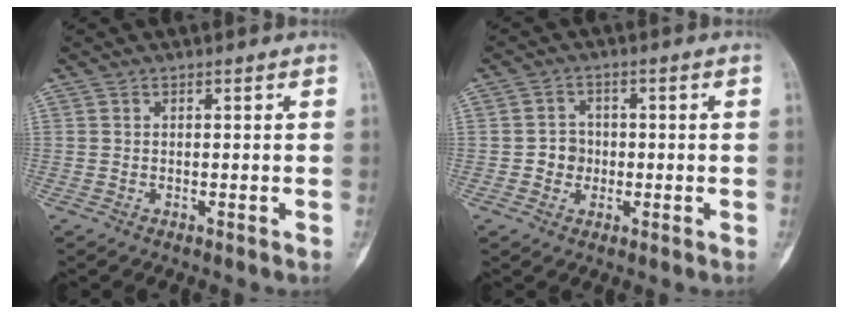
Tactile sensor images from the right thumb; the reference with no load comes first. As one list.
[{"total": 3.7, "force": [-0.6, 3.4, 1.3], "torque": [0.000, 0.009, -0.014]}]